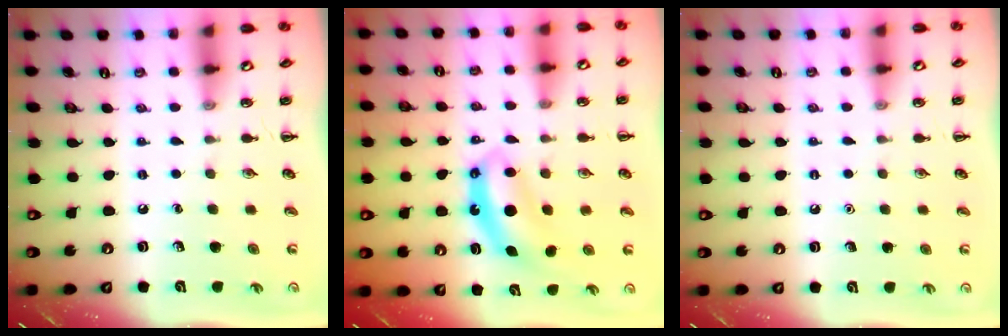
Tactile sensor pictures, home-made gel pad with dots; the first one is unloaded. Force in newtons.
{"total": 6.9, "press": 6.8, "slide": 0.7}
{"total": 1.6, "press": 1.6, "slide": 0.1}